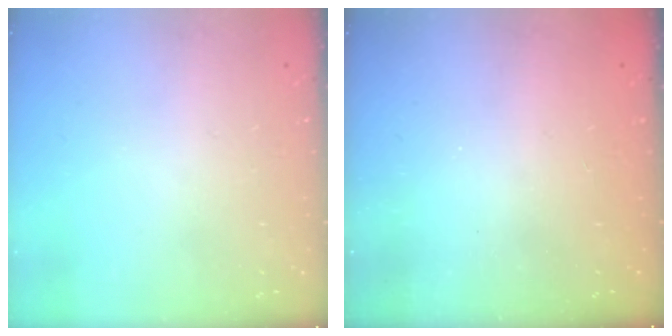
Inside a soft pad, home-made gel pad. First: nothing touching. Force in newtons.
{"total": 2.4, "press": 2.3, "slide": 0.8}